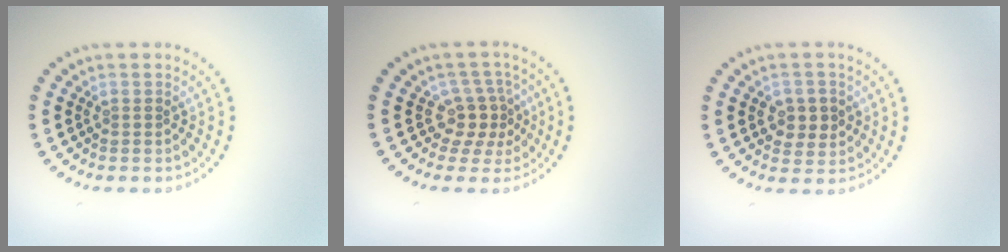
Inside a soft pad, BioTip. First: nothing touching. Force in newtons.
{"total": 2.9, "press": 2.2, "slide": 1.9}
{"total": 2.7, "press": 2.7, "slide": 0.5}